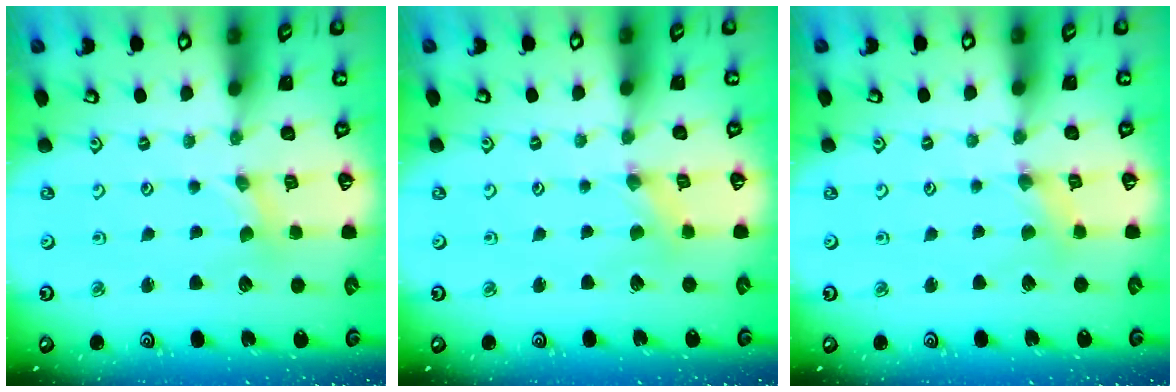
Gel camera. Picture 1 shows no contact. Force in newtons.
{"total": 0.0}
{"total": 1.2, "press": 1.2, "slide": 0.2}